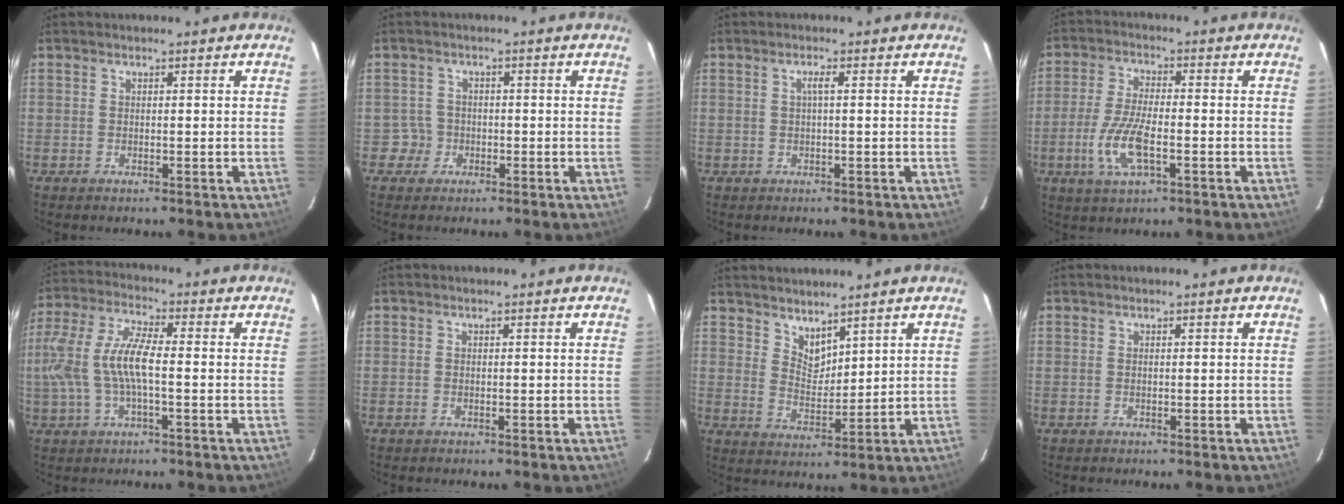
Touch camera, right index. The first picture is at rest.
{"total": 2.8, "force": [-1.0, 2.6, -0.5], "torque": [0.014, 0.021, -0.016]}
{"total": 1.2, "force": [0.2, -0.2, 1.2], "torque": [-0.022, 0.002, 0.001]}
{"total": 9.2, "force": [-3.0, 3.1, 8.2], "torque": [-0.176, -0.005, -0.059]}
{"total": 11.4, "force": [-1.2, 3.5, 10.7], "torque": [-0.225, 0.006, -0.021]}
{"total": 0.0}
{"total": 5.1, "force": [4.3, 2.1, 1.6], "torque": [-0.019, -0.004, 0.084]}
{"total": 0.0}